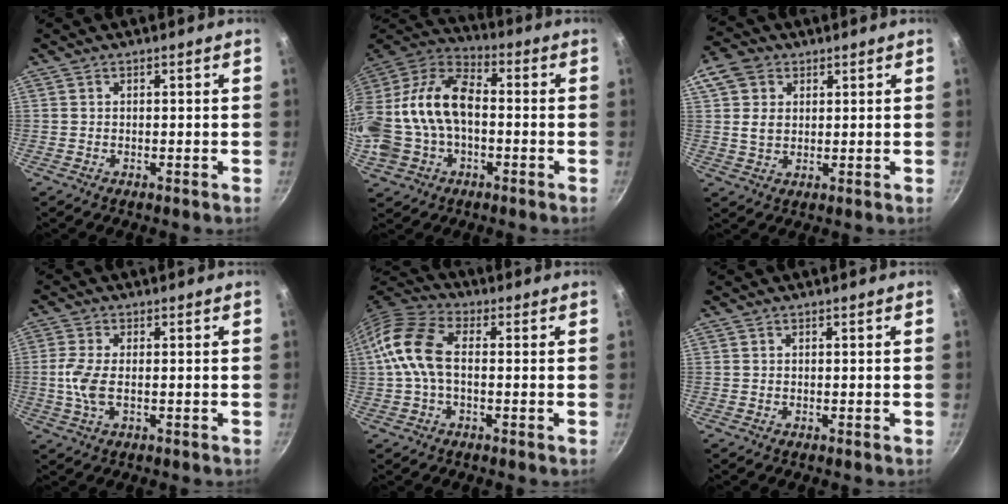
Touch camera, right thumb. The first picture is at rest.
{"total": 20.4, "force": [-1.4, 13.7, 15.1], "torque": [-0.305, 0.049, -0.029]}
{"total": 7.3, "force": [2.2, 5.7, 4.0], "torque": [-0.057, -0.002, 0.034]}
{"total": 5.5, "force": [-0.6, 2.6, 4.9], "torque": [-0.114, 0.001, -0.016]}
{"total": 11.3, "force": [0.1, 6.6, 9.2], "torque": [-0.185, 0.035, -0.015]}
{"total": 0.0}